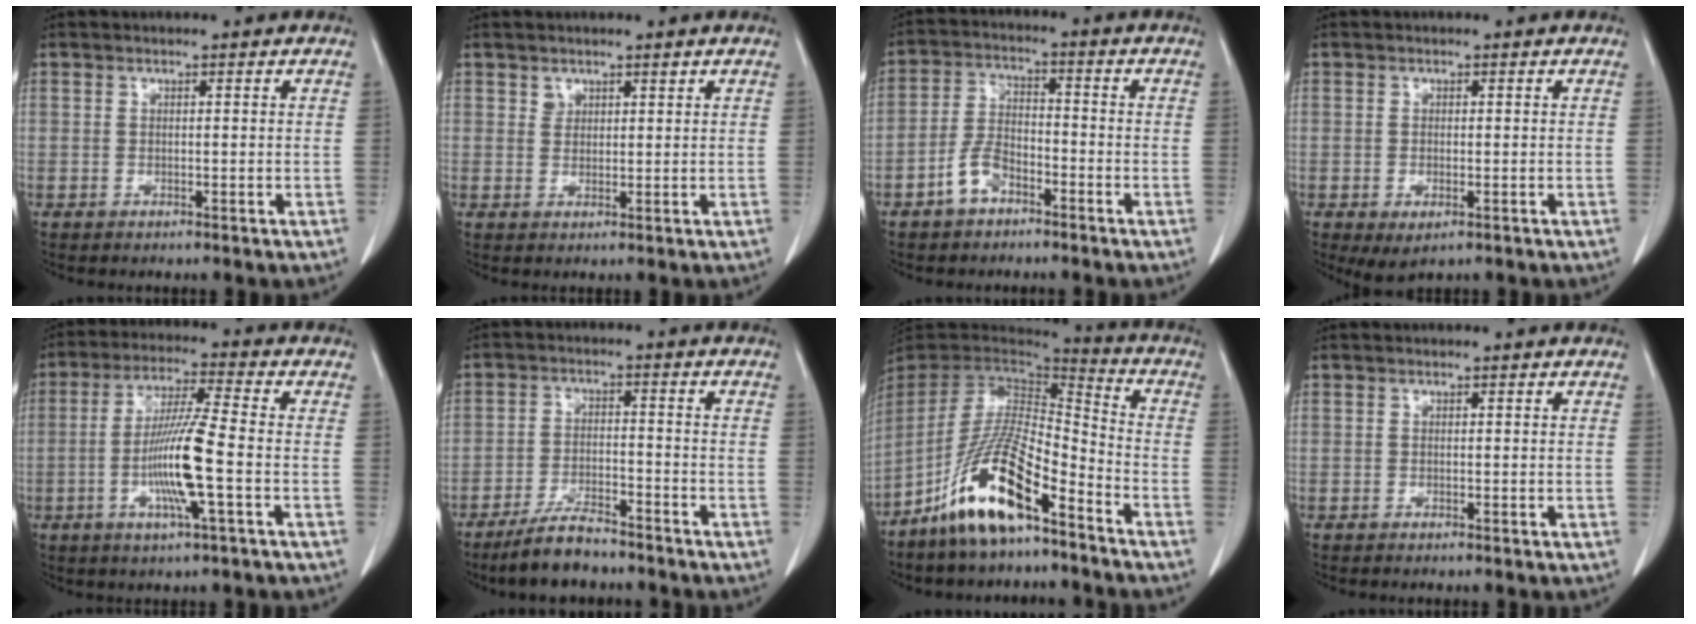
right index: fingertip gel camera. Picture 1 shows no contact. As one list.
[{"total": 1.5, "force": [1.2, 0.9, 0.3], "torque": [-0.001, 0.000, 0.019]}, {"total": 5.7, "force": [-3.5, 2.9, 3.4], "torque": [-0.076, 0.012, -0.067]}, {"total": 3.3, "force": [-1.4, 1.4, 2.6], "torque": [-0.044, -0.008, -0.011]}, {"total": 10.7, "force": [-2.5, -0.3, 10.3], "torque": [-0.204, -0.008, -0.053]}, {"total": 7.0, "force": [-6.0, 1.6, 3.2], "torque": [-0.064, -0.011, -0.108]}, {"total": 14.8, "force": [-9.1, 3.0, 11.2], "torque": [-0.223, -0.006, -0.168]}, {"total": 0.0}]